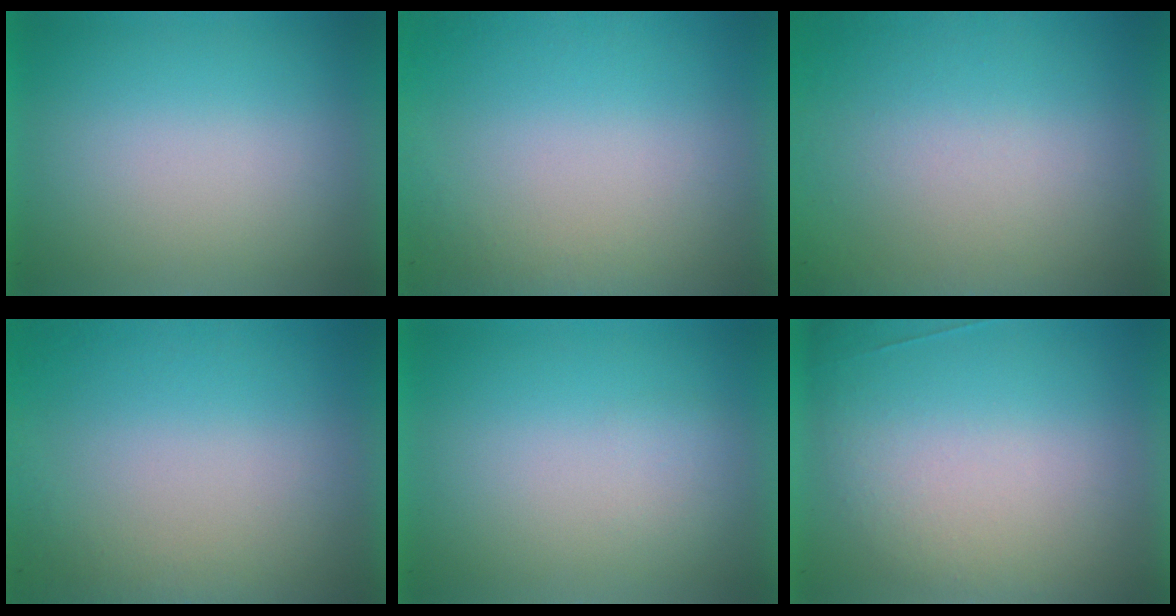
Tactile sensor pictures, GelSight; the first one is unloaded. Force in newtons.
{"total": 2.8}
{"total": 5.4}
{"total": 4.9}
{"total": 1.1}
{"total": 2.6}